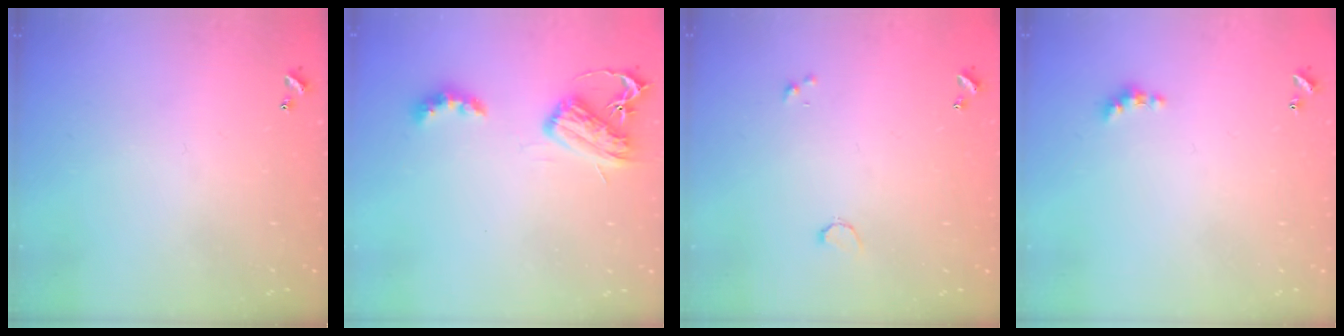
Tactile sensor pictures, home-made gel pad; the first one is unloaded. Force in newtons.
{"total": 6.7, "press": 6.7, "slide": 0.8}
{"total": 1.4, "press": 1.3, "slide": 0.2}
{"total": 2.3, "press": 2.3, "slide": 0.5}